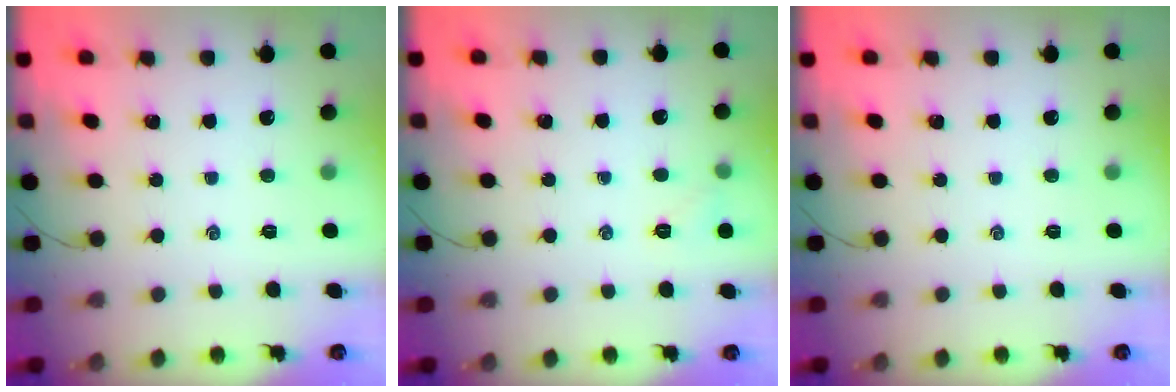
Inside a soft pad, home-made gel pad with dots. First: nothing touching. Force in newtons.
{"total": 4.3, "press": 4.1, "slide": 1.2}
{"total": 0.0}